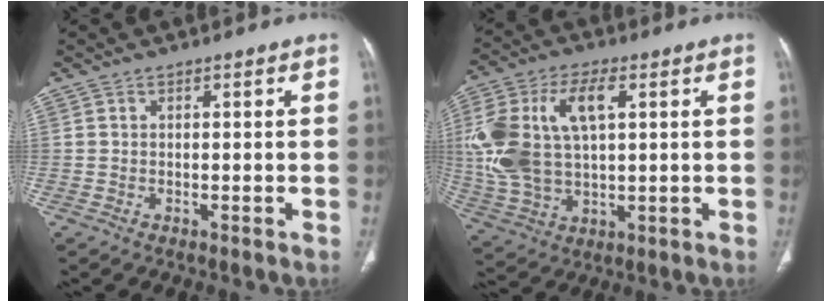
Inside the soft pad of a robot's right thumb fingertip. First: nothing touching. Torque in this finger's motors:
{"motor_torque": [1.71, 2.86, 1.57, 0.84, 0.24]}